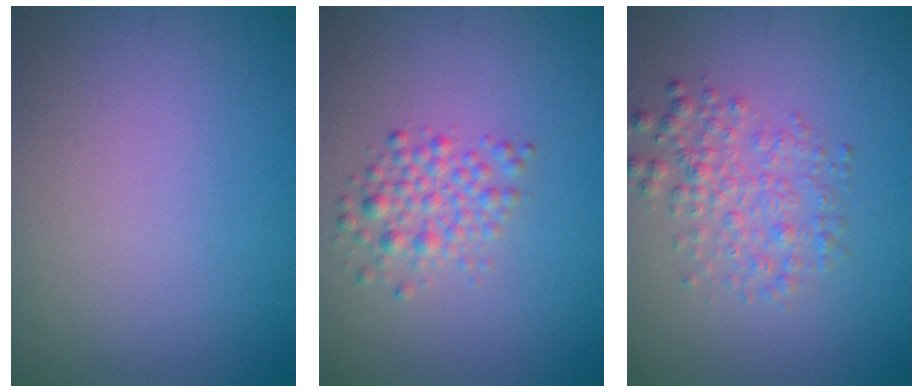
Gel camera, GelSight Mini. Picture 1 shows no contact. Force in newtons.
{"total": 2.5, "press": 2.5, "slide": 0.1}
{"total": 2.9, "press": 2.9, "slide": 0.1}